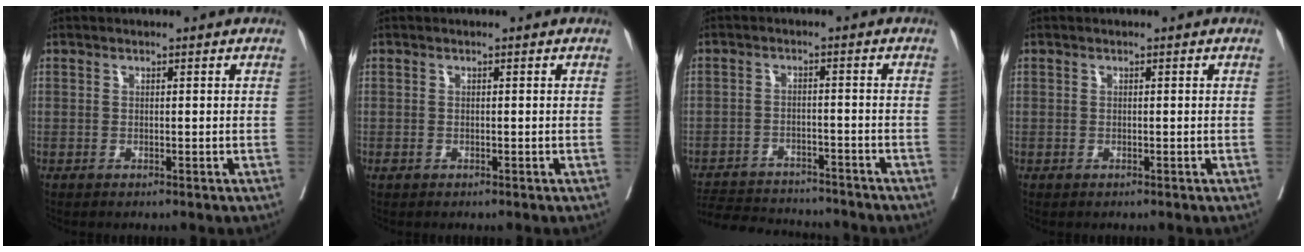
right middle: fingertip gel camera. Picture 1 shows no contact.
{"total": 0.5, "force": [-0.2, 0.4, 0.2], "torque": [-0.005, 0.001, -0.003]}
{"total": 12.8, "force": [-12.0, 2.9, 3.2], "torque": [-0.059, 0.005, -0.171]}
{"total": 0.0}